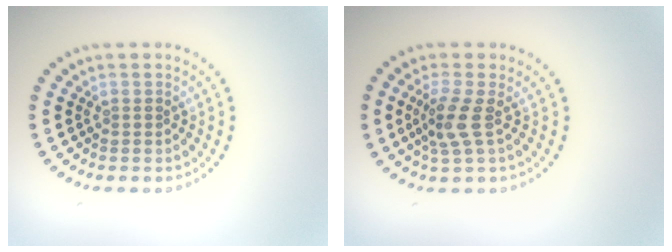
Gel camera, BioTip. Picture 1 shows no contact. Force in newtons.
{"total": 2.6, "press": 2.1, "slide": 1.6}